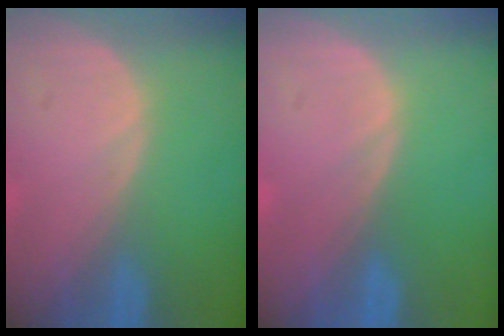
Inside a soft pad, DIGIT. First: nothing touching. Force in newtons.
{"total": 0.0}